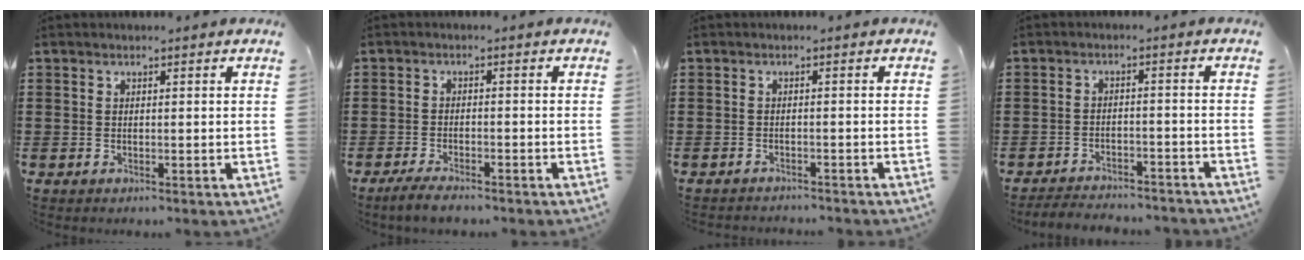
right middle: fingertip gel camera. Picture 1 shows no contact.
{"total": 2.7, "force": [-2.4, 0.4, 1.2], "torque": [-0.029, 0.001, -0.049]}
{"total": 1.3, "force": [-1.3, 0.0, 0.0], "torque": [-0.004, 0.001, -0.028]}
{"total": 3.3, "force": [-3.3, 0.3, 0.1], "torque": [-0.007, 0.002, -0.070]}